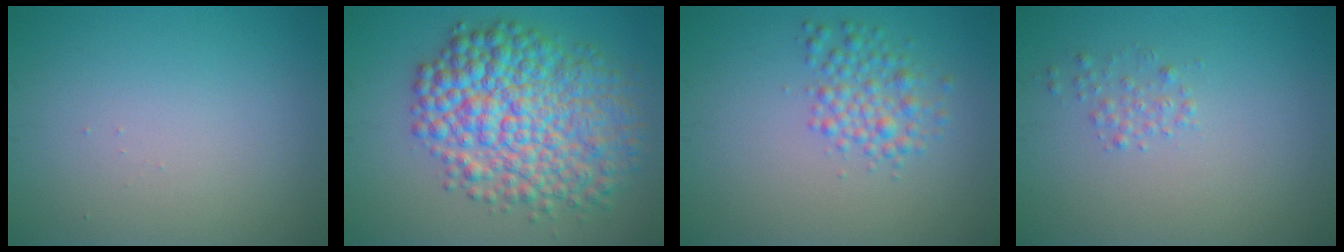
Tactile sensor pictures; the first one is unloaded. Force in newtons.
{"total": 10.0, "press": 10.0, "slide": 0.1}
{"total": 2.8, "press": 2.8, "slide": 0.0}
{"total": 1.1, "press": 1.1, "slide": 0.0}